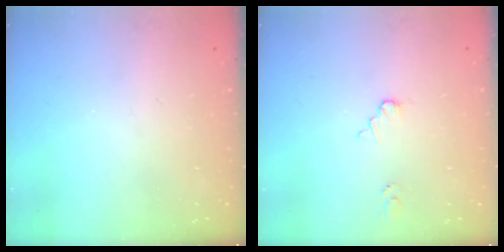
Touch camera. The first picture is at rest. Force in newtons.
{"total": 1.5, "press": 1.5, "slide": 0.1}